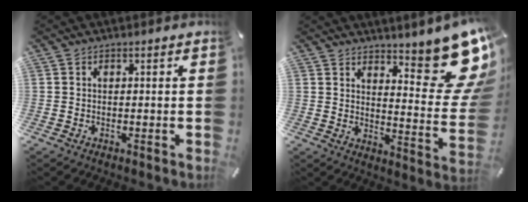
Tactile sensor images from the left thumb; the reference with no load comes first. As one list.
[{"total": 16.9, "force": [11.3, 5.8, 11.2], "torque": [-0.125, -0.107, 0.190]}]